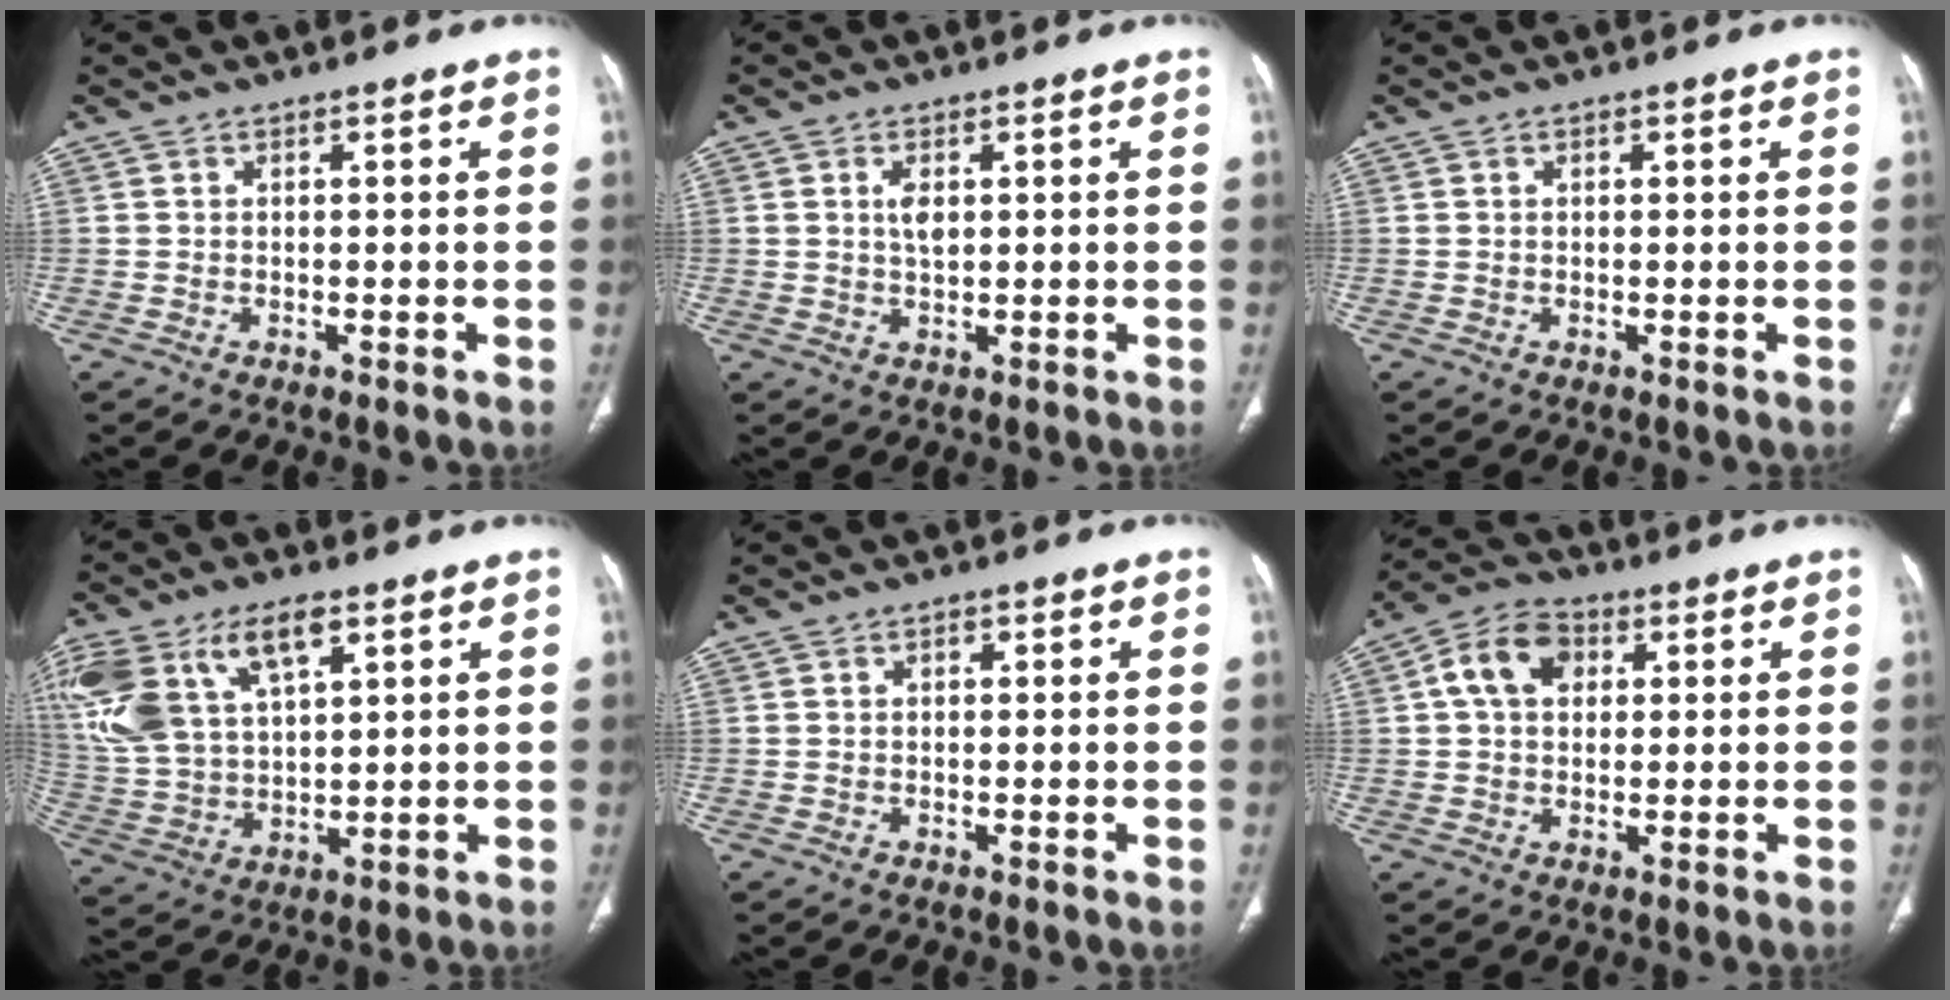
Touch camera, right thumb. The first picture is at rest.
{"total": 2.8, "force": [0.8, 1.5, 2.3], "torque": [-0.038, -0.004, 0.016]}
{"total": 0.5, "force": [0.3, 0.3, 0.4], "torque": [-0.006, 0.001, 0.005]}
{"total": 19.9, "force": [9.1, 10.7, 14.1], "torque": [-0.309, 0.002, 0.180]}
{"total": 1.4, "force": [0.5, 0.9, 0.9], "torque": [-0.010, 0.002, 0.007]}
{"total": 9.1, "force": [2.4, 6.5, 5.9], "torque": [-0.094, 0.014, 0.033]}